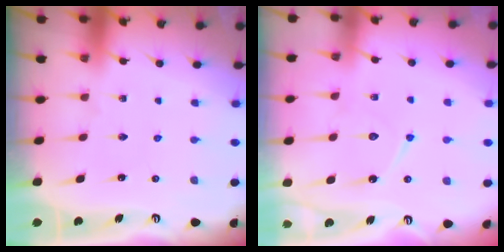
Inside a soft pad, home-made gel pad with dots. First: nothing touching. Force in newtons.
{"total": 9.8, "press": 9.7, "slide": 0.9}